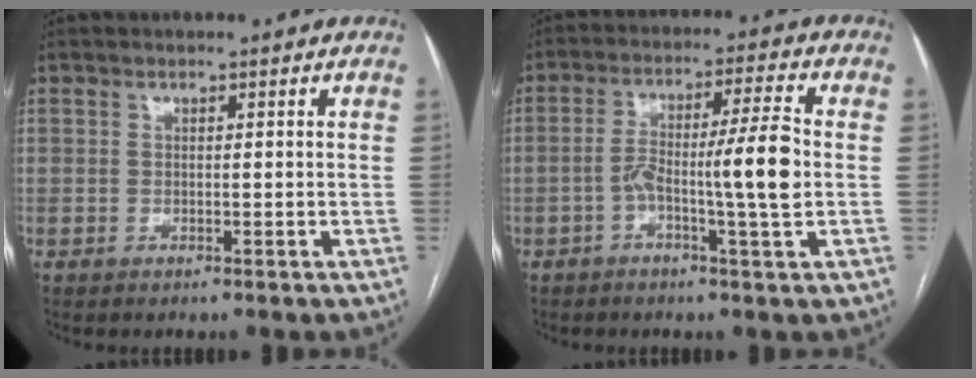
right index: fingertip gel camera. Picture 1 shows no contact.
{"total": 9.5, "force": [-1.6, -0.2, 9.4], "torque": [-0.162, 0.015, -0.028]}